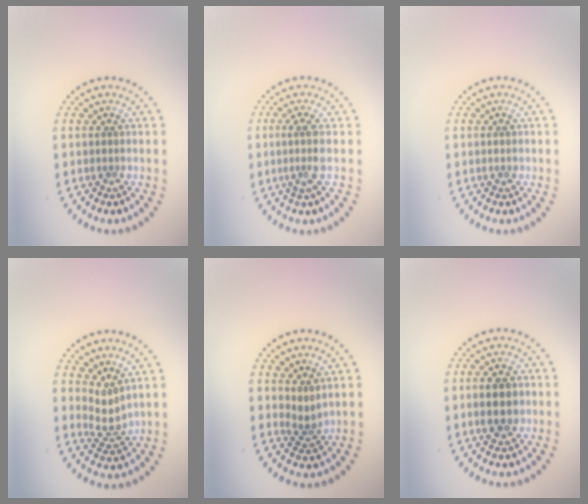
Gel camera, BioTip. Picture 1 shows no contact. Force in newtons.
{"total": 2.1, "press": 1.7, "slide": 1.2}
{"total": 0.9, "press": 0.9, "slide": 0.1}
{"total": 2.4, "press": 1.5, "slide": 1.8}
{"total": 1.8, "press": 1.1, "slide": 1.4}
{"total": 3.8, "press": 3.8, "slide": 0.2}